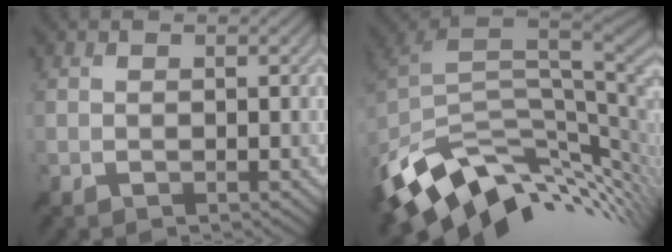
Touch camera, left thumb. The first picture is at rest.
{"total": 13.8, "force": [-3.5, 8.1, 10.7], "torque": [-0.230, -0.019, -0.052]}